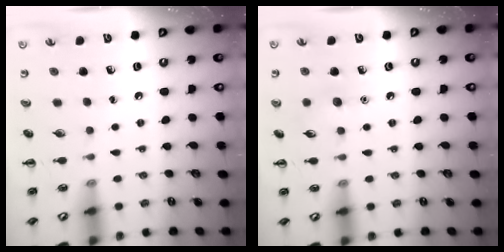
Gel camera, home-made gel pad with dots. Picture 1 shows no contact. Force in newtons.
{"total": 5.0, "press": 4.9, "slide": 1.3}